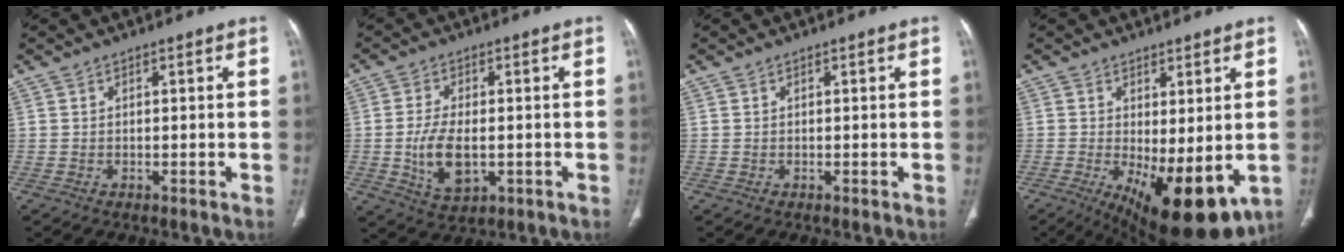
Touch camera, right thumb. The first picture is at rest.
{"total": 8.6, "force": [-1.3, 4.7, 7.1], "torque": [-0.133, -0.005, -0.016]}
{"total": 0.0}
{"total": 14.9, "force": [-3.9, 5.9, 13.2], "torque": [-0.192, -0.026, -0.037]}